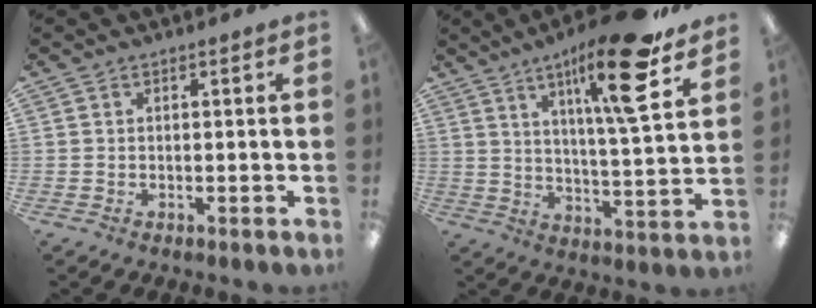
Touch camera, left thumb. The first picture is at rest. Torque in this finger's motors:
{"motor_torque": [0.47, 0.46, 1.17, -1.56, 0.10]}